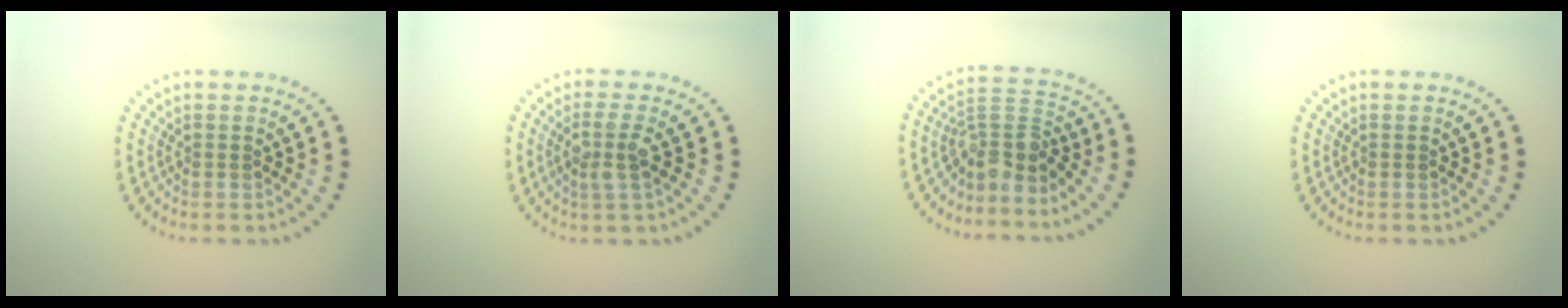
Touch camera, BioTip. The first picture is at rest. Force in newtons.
{"total": 2.5, "press": 2.1, "slide": 1.3}
{"total": 3.7, "press": 2.7, "slide": 2.6}
{"total": 0.0}